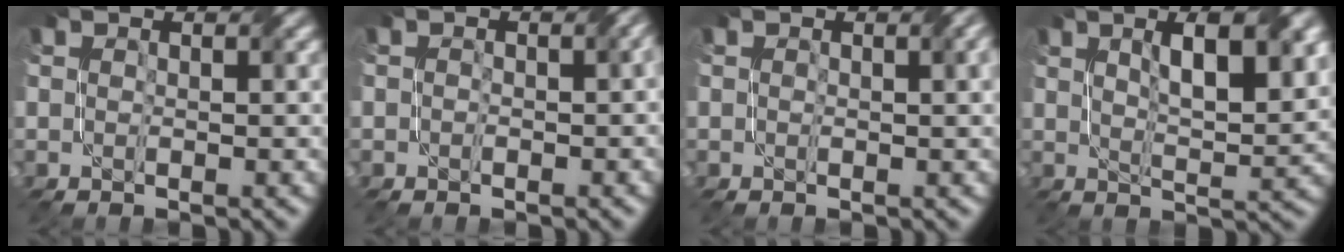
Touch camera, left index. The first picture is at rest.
{"total": 2.7, "force": [-1.0, 1.3, 2.1], "torque": [-0.022, -0.003, -0.014]}
{"total": 1.8, "force": [0.3, 0.5, 1.7], "torque": [-0.027, 0.002, 0.004]}
{"total": 6.7, "force": [2.7, 1.9, 5.9], "torque": [-0.084, 0.010, 0.041]}